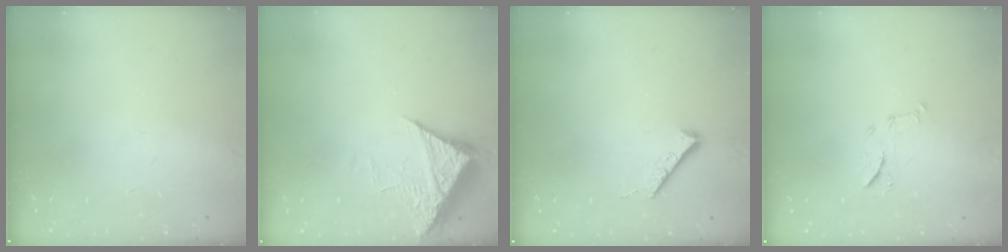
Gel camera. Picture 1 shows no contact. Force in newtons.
{"total": 7.2, "press": 7.2, "slide": 0.8}
{"total": 5.4, "press": 5.4, "slide": 0.8}
{"total": 7.4, "press": 7.3, "slide": 0.6}